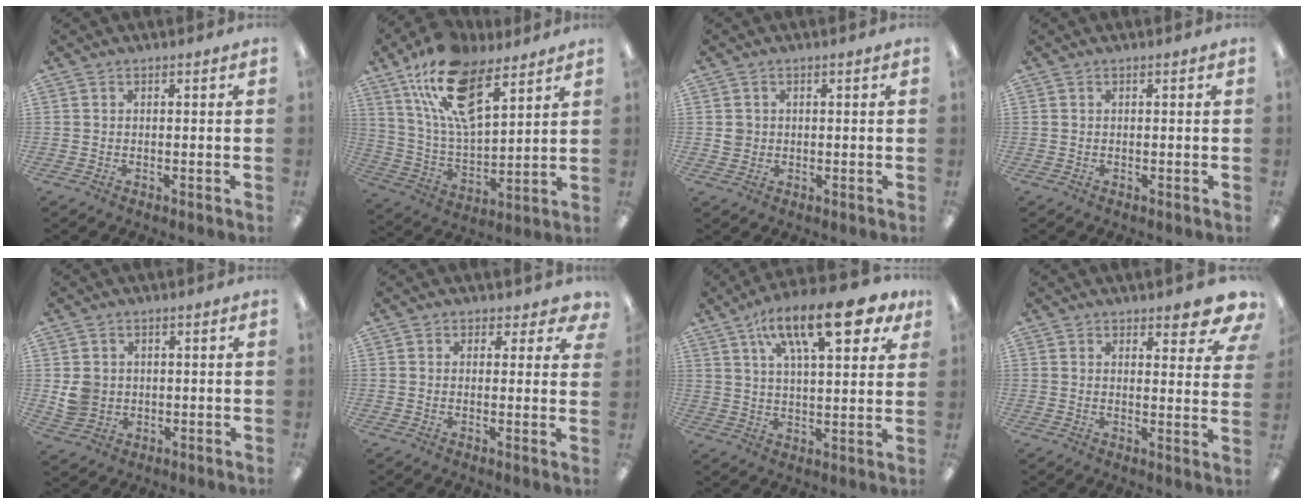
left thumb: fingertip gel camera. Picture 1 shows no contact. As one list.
[{"total": 19.0, "force": [11.8, 8.1, 12.4], "torque": [-0.245, -0.047, 0.208]}, {"total": 2.2, "force": [0.3, 2.1, 0.6], "torque": [-0.013, 0.004, 0.004]}, {"total": 0.0}, {"total": 4.6, "force": [0.8, 4.3, 1.3], "torque": [-0.015, 0.005, 0.016]}, {"total": 2.6, "force": [1.7, 1.8, 0.8], "torque": [-0.002, -0.005, 0.030]}, {"total": 18.3, "force": [10.4, 6.8, 13.5], "torque": [-0.202, -0.040, 0.163]}, {"total": 6.7, "force": [5.4, 2.2, 3.3], "torque": [-0.020, -0.041, 0.087]}]